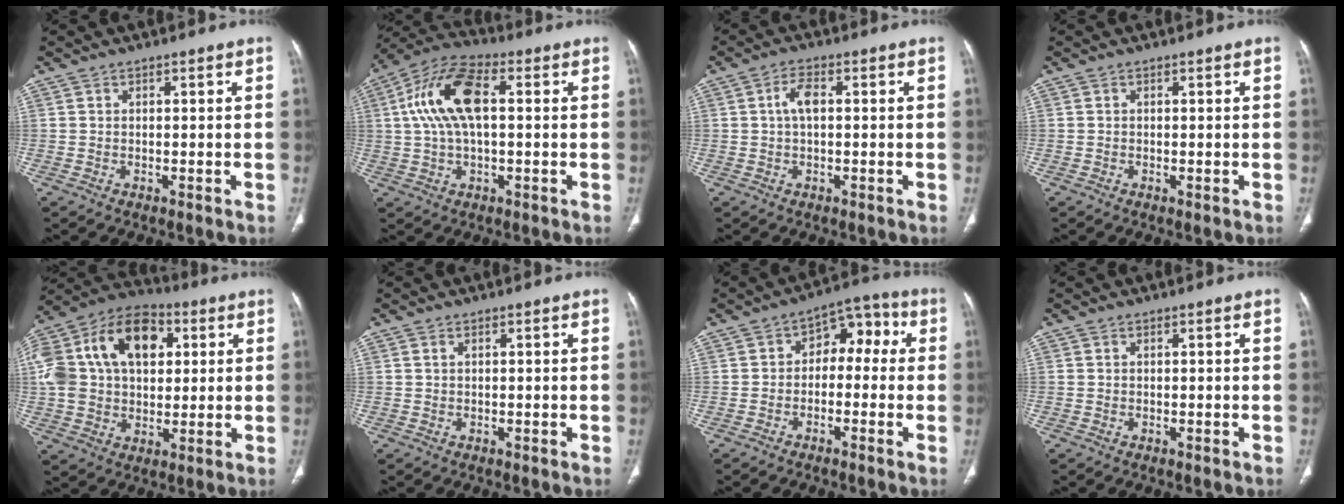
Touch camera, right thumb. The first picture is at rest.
{"total": 13.6, "force": [2.1, 6.5, 11.8], "torque": [-0.238, 0.032, 0.036]}
{"total": 3.5, "force": [0.4, 1.7, 3.0], "torque": [-0.063, 0.011, 0.005]}
{"total": 0.0}
{"total": 24.7, "force": [6.1, 16.5, 17.4], "torque": [-0.335, 0.040, 0.104]}
{"total": 0.5, "force": [0.3, 0.3, 0.3], "torque": [-0.010, 0.004, 0.006]}
{"total": 7.9, "force": [-0.2, 5.4, 5.7], "torque": [-0.037, 0.043, -0.019]}
{"total": 0.0}